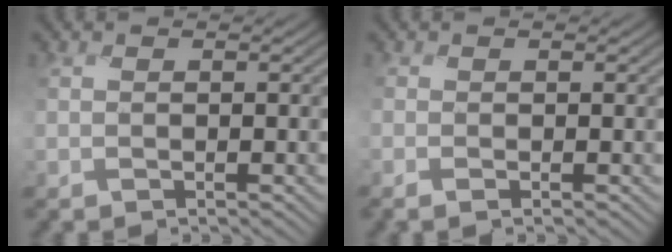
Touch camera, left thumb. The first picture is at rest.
{"total": 1.0, "force": [-0.2, -0.8, -0.7], "torque": [0.018, 0.002, -0.006]}